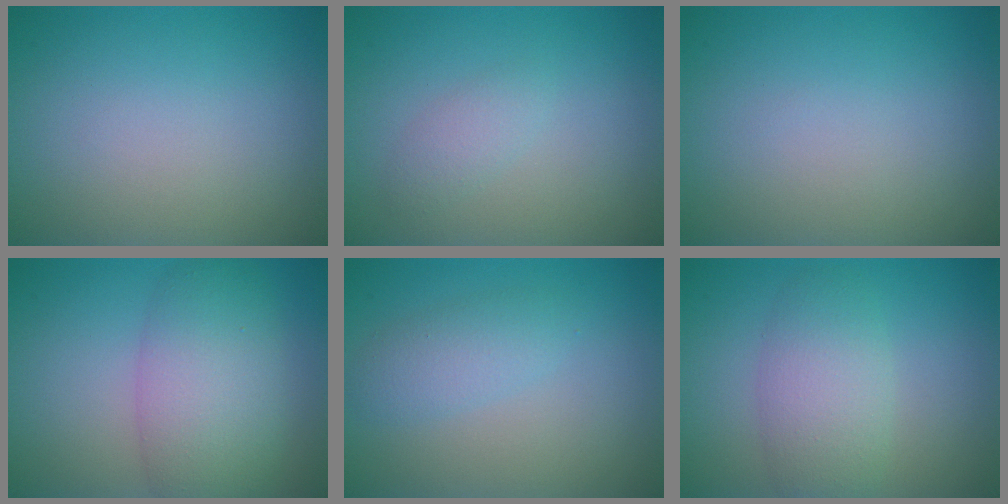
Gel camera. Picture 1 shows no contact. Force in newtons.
{"total": 1.4, "press": 1.4, "slide": 0.1}
{"total": 0.0}
{"total": 6.7, "press": 6.6, "slide": 0.6}
{"total": 2.2, "press": 2.2, "slide": 0.1}
{"total": 4.1, "press": 4.1, "slide": 0.2}